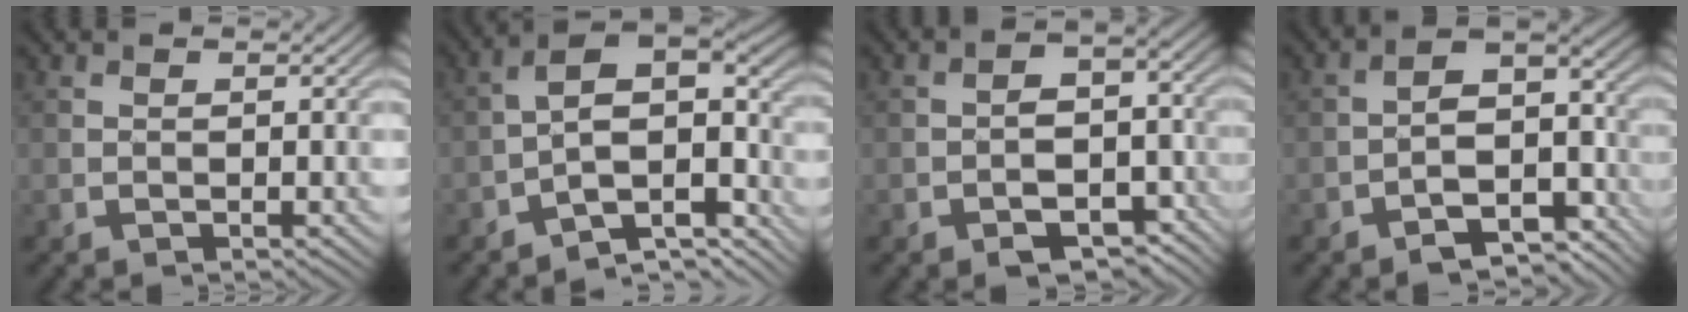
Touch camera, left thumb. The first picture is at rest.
{"total": 10.6, "force": [-4.8, 3.7, 8.6], "torque": [-0.135, 0.006, -0.078]}
{"total": 7.7, "force": [-4.0, 4.6, 4.7], "torque": [-0.069, -0.019, -0.059]}
{"total": 9.3, "force": [-5.2, 4.7, 6.1], "torque": [-0.089, -0.016, -0.094]}